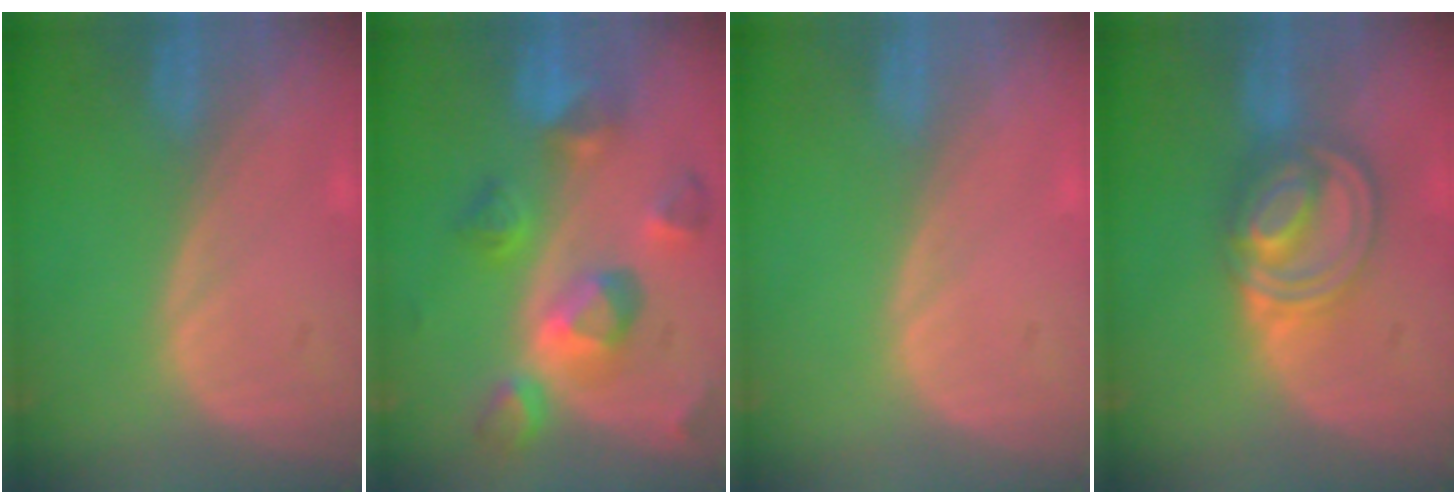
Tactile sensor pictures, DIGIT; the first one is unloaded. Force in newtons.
{"total": 10.3, "press": 9.2, "slide": 4.7}
{"total": 0.5, "press": 0.0, "slide": 0.5}
{"total": 7.9, "press": 6.8, "slide": 4.1}